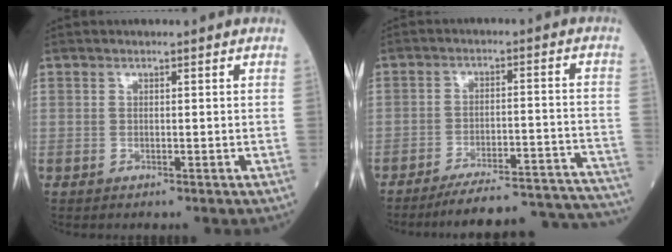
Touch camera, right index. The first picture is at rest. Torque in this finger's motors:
{"motor_torque": [-0.13, -0.77, 0.14, 0.02]}